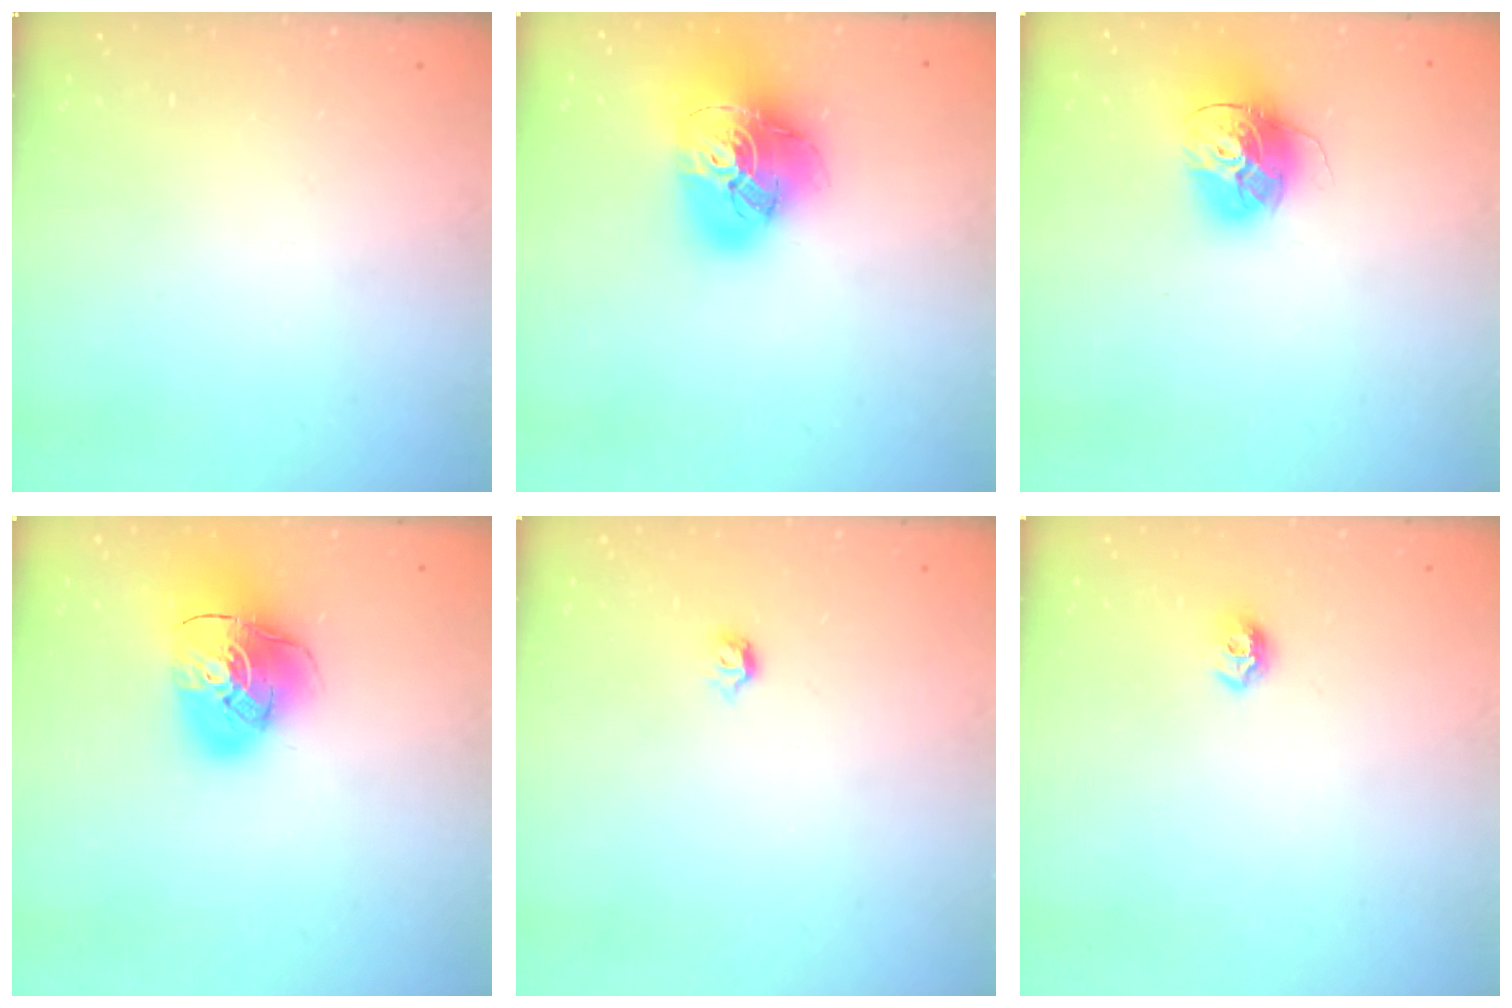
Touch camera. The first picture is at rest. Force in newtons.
{"total": 20.6, "press": 20.5, "slide": 2.1}
{"total": 14.9, "press": 14.9, "slide": 1.6}
{"total": 14.9, "press": 14.7, "slide": 2.0}
{"total": 3.2, "press": 3.1, "slide": 0.7}
{"total": 7.2, "press": 7.2, "slide": 1.0}